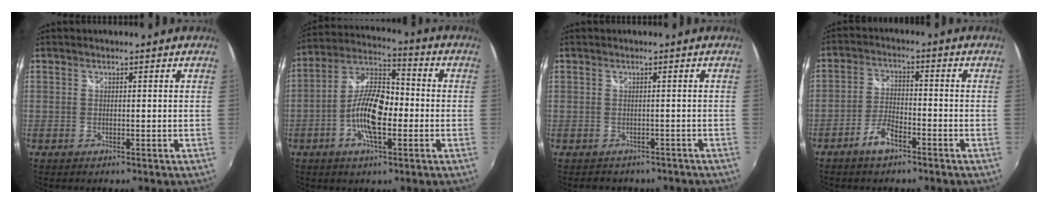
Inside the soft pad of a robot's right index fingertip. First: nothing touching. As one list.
[{"total": 12.1, "force": [-2.9, 4.8, 10.8], "torque": [-0.216, 0.011, -0.059]}, {"total": 3.3, "force": [-2.1, 2.5, 0.6], "torque": [-0.004, 0.008, -0.022]}, {"total": 5.3, "force": [-3.7, 1.9, 3.4], "torque": [-0.078, 0.006, -0.068]}]